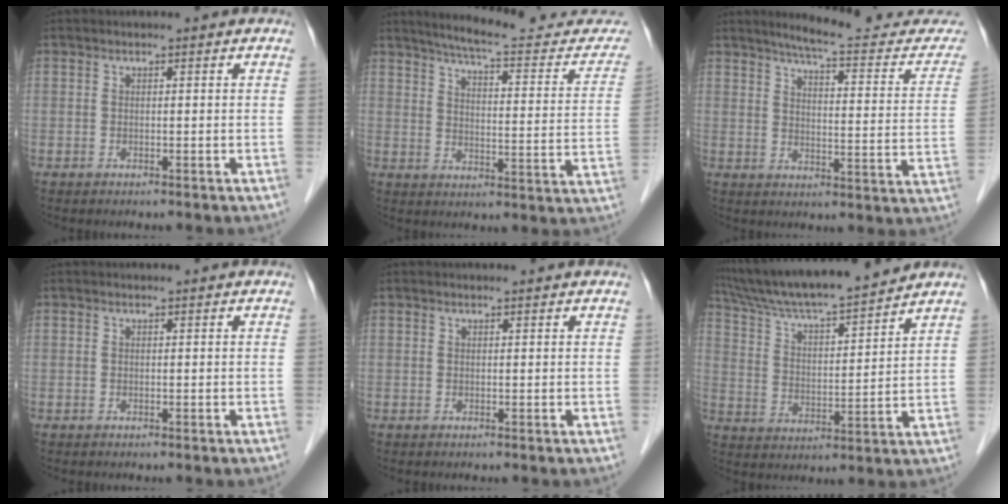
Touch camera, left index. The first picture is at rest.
{"total": 19.9, "force": [18.3, 2.4, 7.3], "torque": [-0.090, -0.050, 0.224]}
{"total": 17.7, "force": [16.4, 1.7, 6.3], "torque": [-0.070, -0.062, 0.194]}
{"total": 0.0}
{"total": 1.2, "force": [1.2, 0.0, 0.3], "torque": [-0.009, 0.006, 0.014]}
{"total": 16.5, "force": [14.9, 0.4, 6.9], "torque": [-0.127, 0.009, 0.251]}